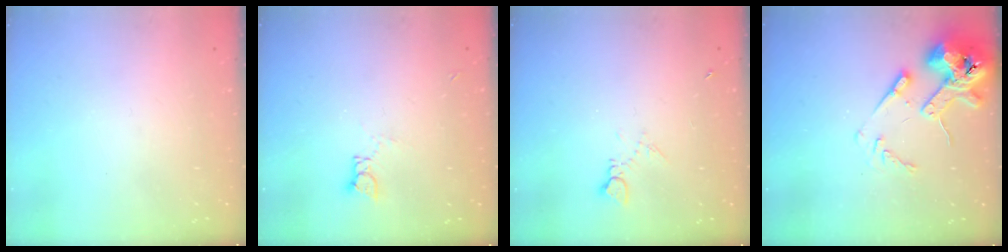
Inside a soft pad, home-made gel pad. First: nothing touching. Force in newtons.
{"total": 3.4, "press": 3.4, "slide": 0.3}
{"total": 5.6, "press": 5.6, "slide": 0.8}
{"total": 14.4, "press": 14.3, "slide": 2.0}